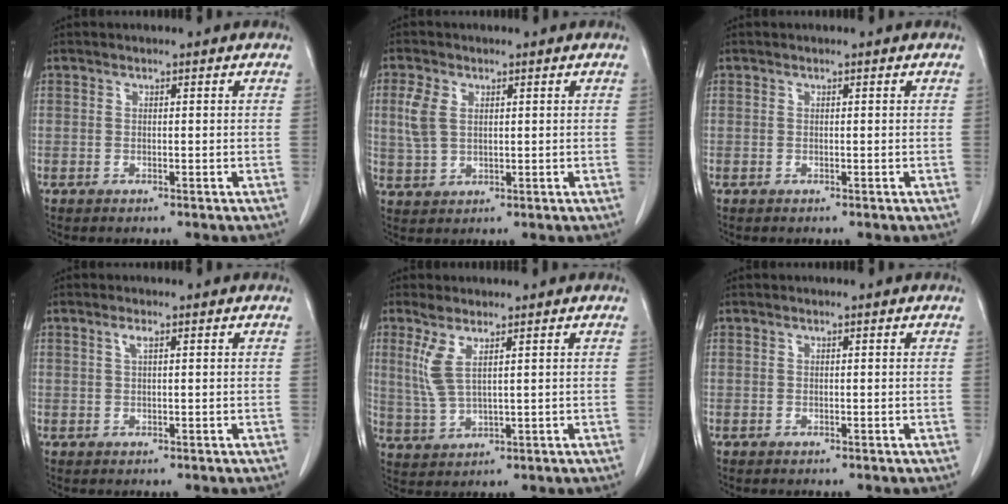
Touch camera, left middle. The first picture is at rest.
{"total": 4.5, "force": [1.3, 2.8, 3.4], "torque": [-0.093, 0.005, 0.030]}
{"total": 0.0}
{"total": 1.1, "force": [0.5, 0.1, 1.0], "torque": [-0.025, 0.004, 0.010]}
{"total": 4.9, "force": [2.1, 1.0, 4.4], "torque": [-0.118, -0.004, 0.051]}
{"total": 0.0}